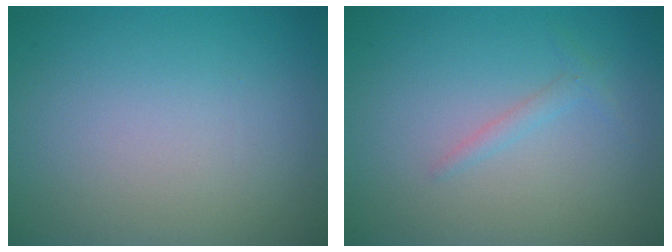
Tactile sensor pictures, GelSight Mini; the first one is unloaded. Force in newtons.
{"total": 0.9, "press": 0.9, "slide": 0.1}